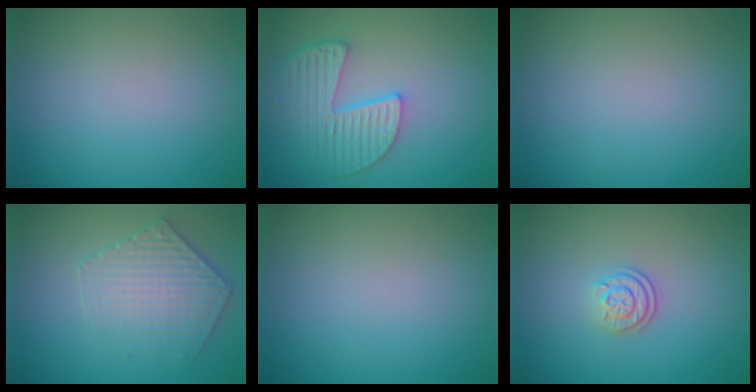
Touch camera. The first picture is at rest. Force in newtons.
{"total": 5.4, "press": 4.7, "slide": 2.7}
{"total": 0.0}
{"total": 3.8, "press": 3.8, "slide": 0.2}
{"total": 0.0}
{"total": 2.3, "press": 1.7, "slide": 1.5}